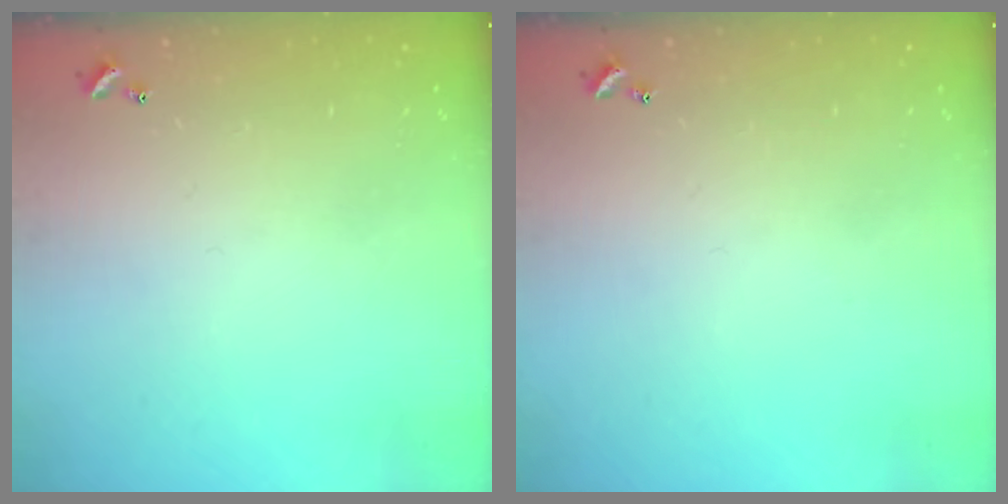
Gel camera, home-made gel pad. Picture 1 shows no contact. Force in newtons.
{"total": 0.0}